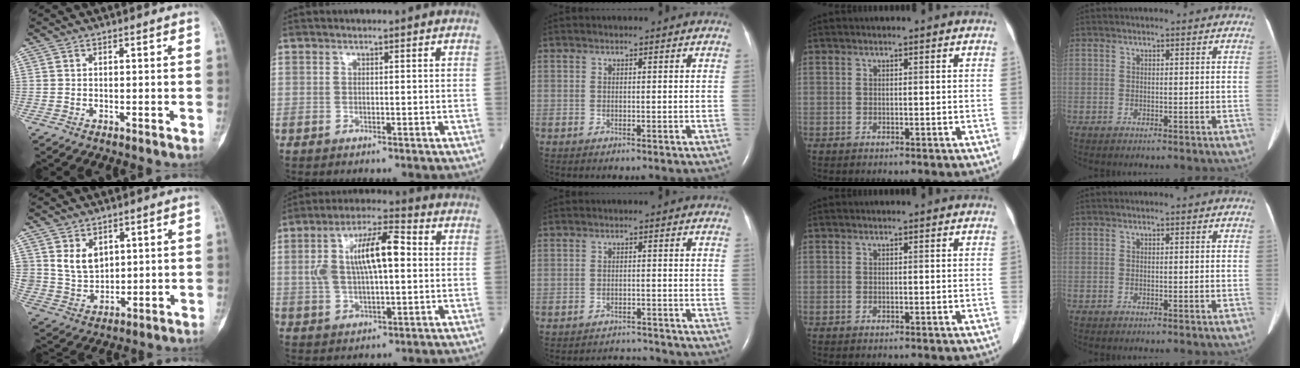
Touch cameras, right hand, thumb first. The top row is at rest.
{"thumb": {"total": 6.7, "force": [2.7, 5.0, 3.7], "torque": [-0.044, -0.023, 0.061]}, "index": {"total": 11.8, "force": [1.7, 4.0, 11.0], "torque": [-0.217, 0.030, 0.030]}, "middle": {"total": 4.0, "force": [-4.0, -0.1, -0.8], "torque": [0.005, -0.002, -0.060]}}